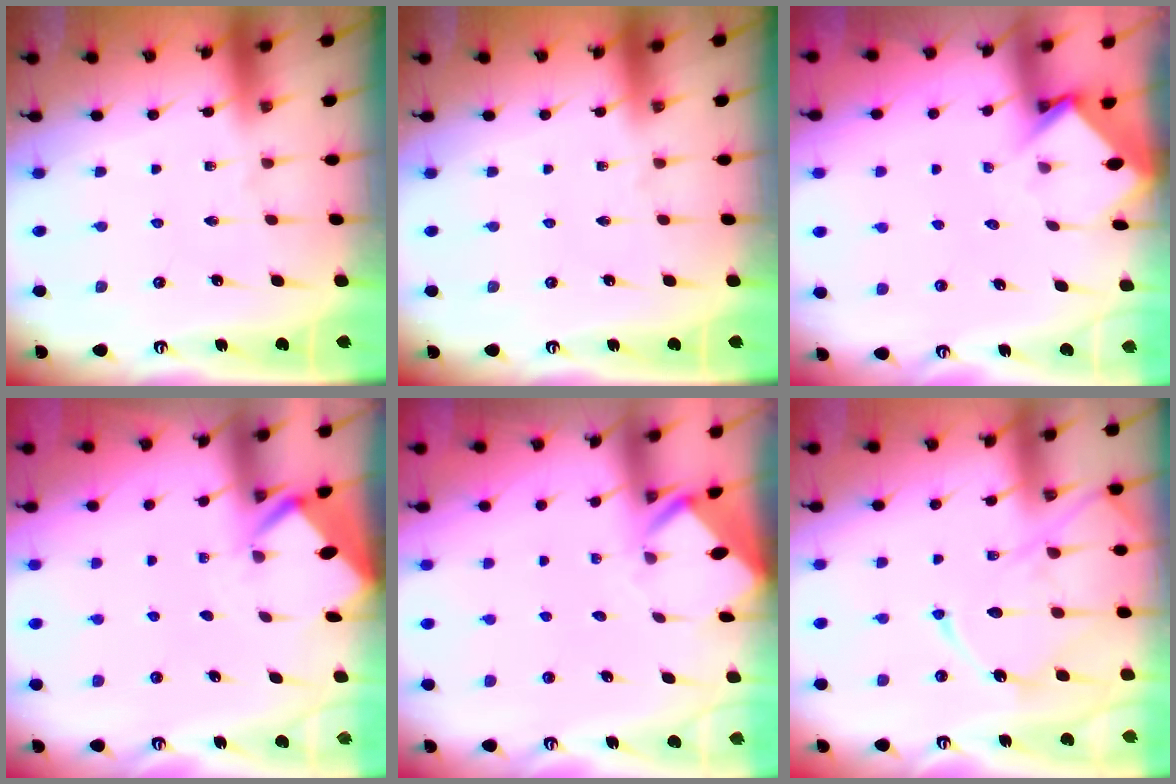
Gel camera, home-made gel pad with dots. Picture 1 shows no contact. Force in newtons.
{"total": 0.0}
{"total": 3.4, "press": 3.4, "slide": 0.3}
{"total": 2.8, "press": 2.8, "slide": 0.2}
{"total": 2.9, "press": 2.9, "slide": 0.2}
{"total": 14.9, "press": 14.8, "slide": 1.3}